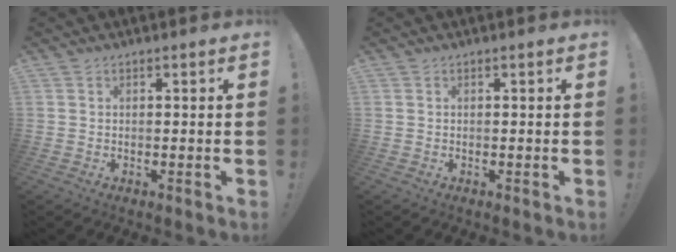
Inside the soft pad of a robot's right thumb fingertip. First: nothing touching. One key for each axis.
{"total": 0.0}